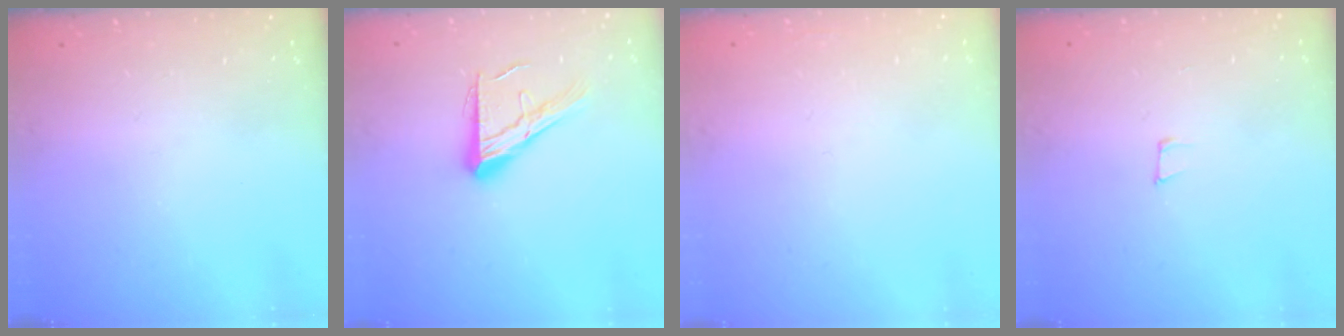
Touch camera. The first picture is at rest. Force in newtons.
{"total": 14.0, "press": 13.9, "slide": 1.1}
{"total": 0.9, "press": 0.9, "slide": 0.1}
{"total": 5.0, "press": 4.2, "slide": 2.8}